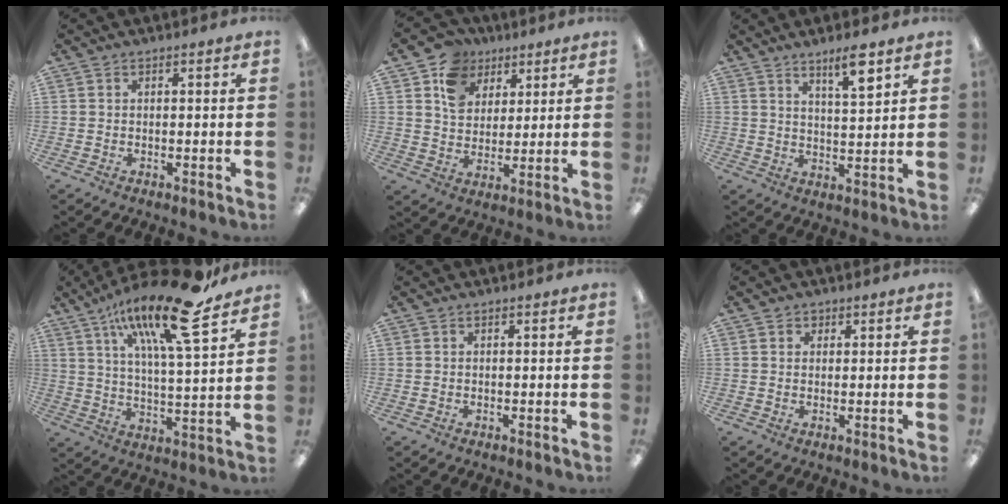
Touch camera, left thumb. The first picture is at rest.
{"total": 10.8, "force": [6.1, 8.3, 3.1], "torque": [-0.067, -0.022, 0.119]}
{"total": 6.9, "force": [5.1, 1.2, 4.5], "torque": [-0.068, -0.029, 0.081]}
{"total": 21.2, "force": [13.7, 5.2, 15.3], "torque": [-0.252, -0.074, 0.217]}
{"total": 0.0}
{"total": 1.5, "force": [0.7, 1.3, 0.2], "torque": [0.004, 0.001, 0.010]}